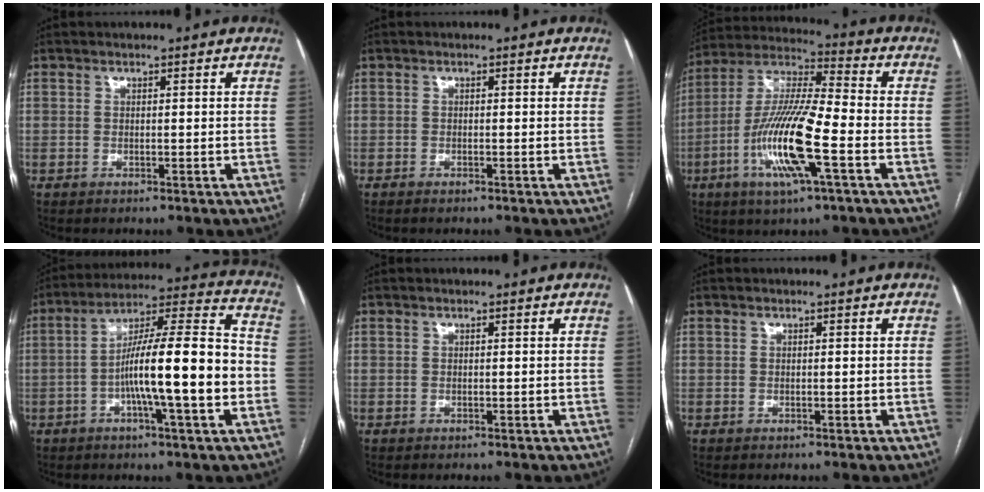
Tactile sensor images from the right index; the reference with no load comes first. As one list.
[{"total": 0.7, "force": [-0.6, 0.1, 0.4], "torque": [-0.010, -0.002, -0.009]}, {"total": 15.9, "force": [-5.0, 1.7, 15.0], "torque": [-0.305, -0.008, -0.094]}, {"total": 16.9, "force": [-3.5, 1.2, 16.5], "torque": [-0.268, 0.017, -0.058]}, {"total": 0.0}, {"total": 0.0}]